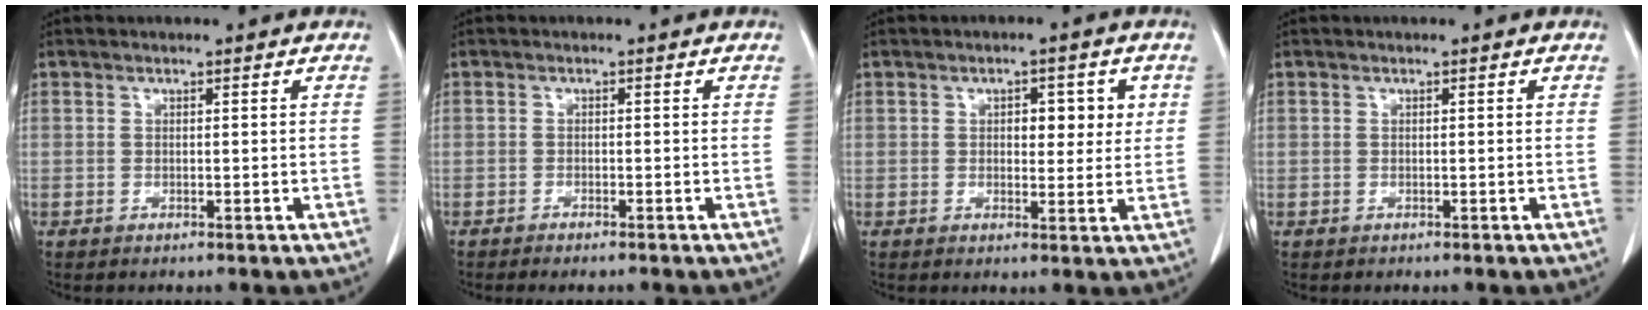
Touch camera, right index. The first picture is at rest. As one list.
[{"total": 1.9, "force": [-1.7, 0.1, 1.0], "torque": [-0.016, -0.005, -0.020]}, {"total": 4.9, "force": [1.3, 2.5, 4.0], "torque": [-0.046, 0.005, 0.018]}, {"total": 0.0}]